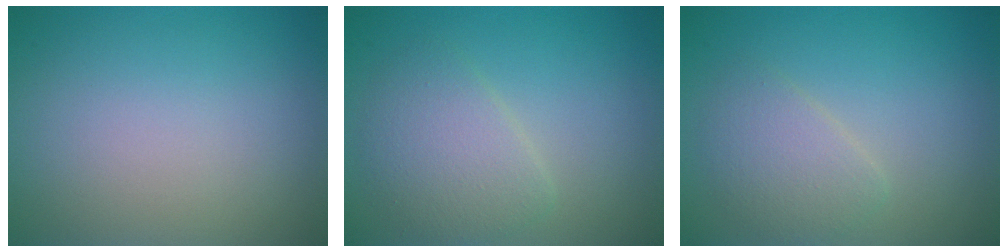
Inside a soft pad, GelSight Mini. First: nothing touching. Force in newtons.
{"total": 3.5, "press": 3.5, "slide": 0.1}
{"total": 2.5, "press": 2.5, "slide": 0.1}